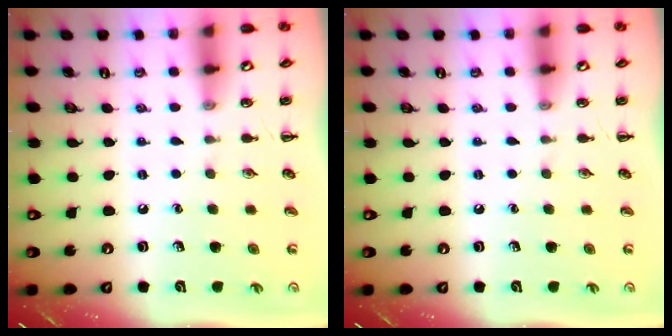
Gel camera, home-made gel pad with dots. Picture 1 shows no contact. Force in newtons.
{"total": 0.0}